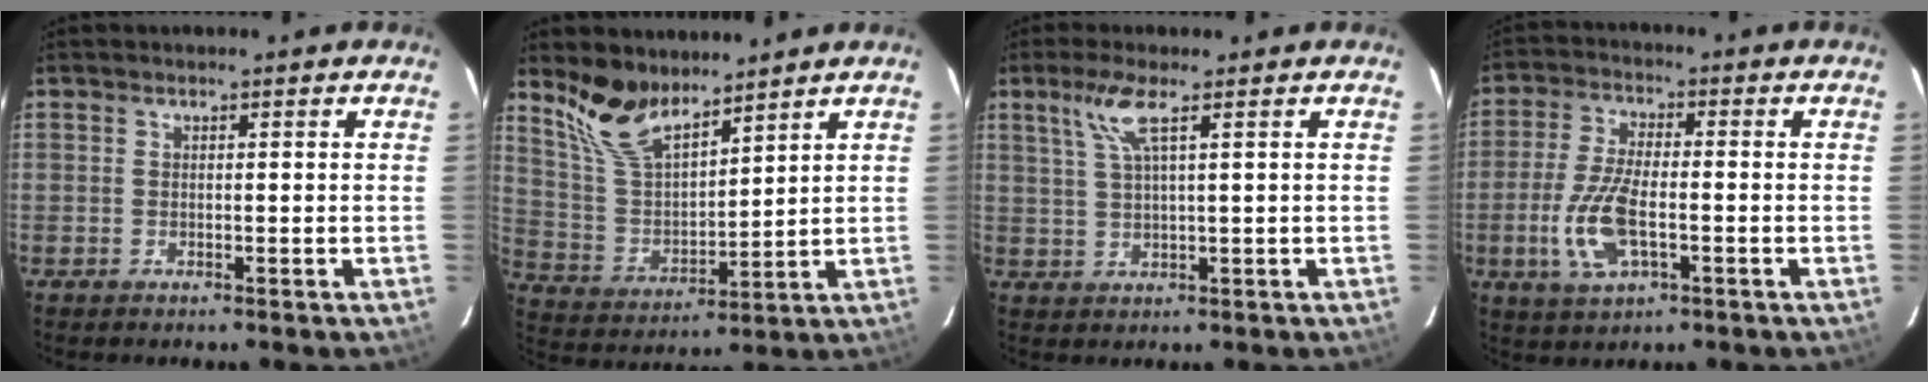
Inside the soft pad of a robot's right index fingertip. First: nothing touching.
{"total": 11.4, "force": [9.1, 4.1, 5.5], "torque": [-0.116, 0.006, 0.190]}
{"total": 4.9, "force": [2.5, 0.1, 4.2], "torque": [-0.088, 0.004, 0.056]}
{"total": 10.2, "force": [-2.9, 4.1, 8.9], "torque": [-0.193, -0.004, -0.054]}